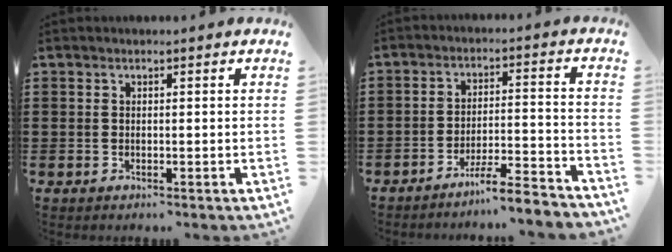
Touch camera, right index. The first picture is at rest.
{"total": 6.3, "force": [-5.8, -0.1, 2.6], "torque": [-0.047, -0.005, -0.109]}